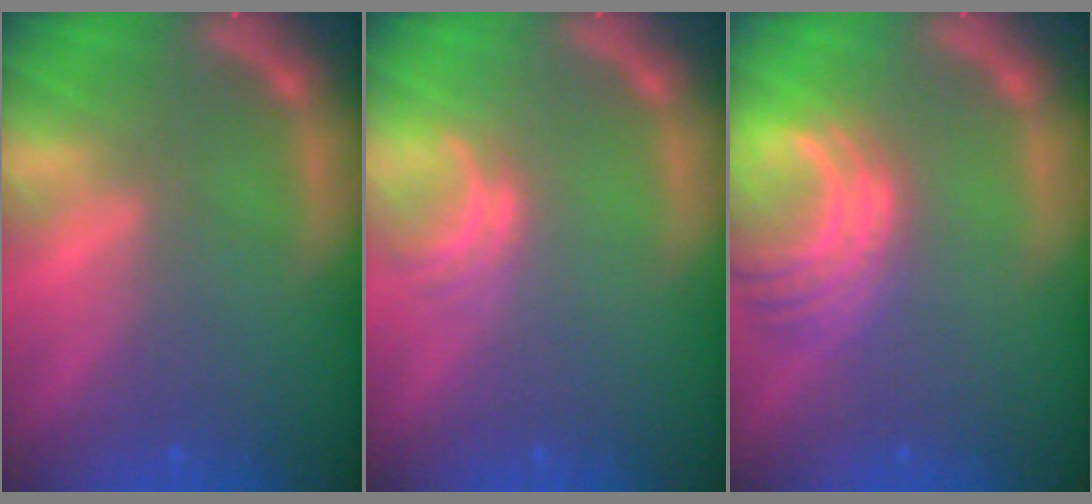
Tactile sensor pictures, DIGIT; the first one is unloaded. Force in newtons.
{"total": 2.0}
{"total": 7.0}